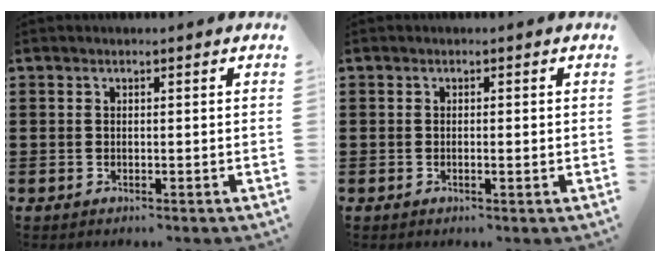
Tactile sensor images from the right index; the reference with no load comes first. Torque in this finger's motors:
{"motor_torque": [-0.38, 0.46, 0.00, 0.00]}